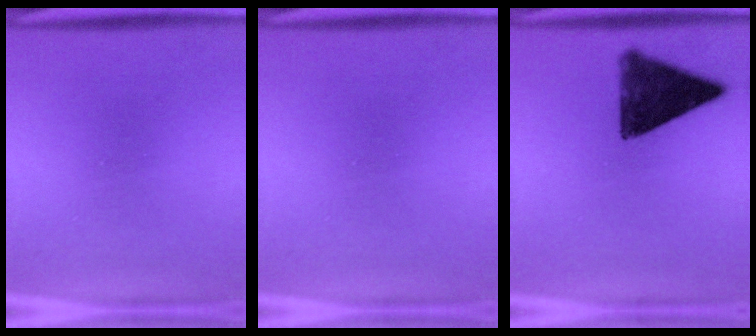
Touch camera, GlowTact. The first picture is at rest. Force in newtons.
{"total": 0.0}
{"total": 11.1}